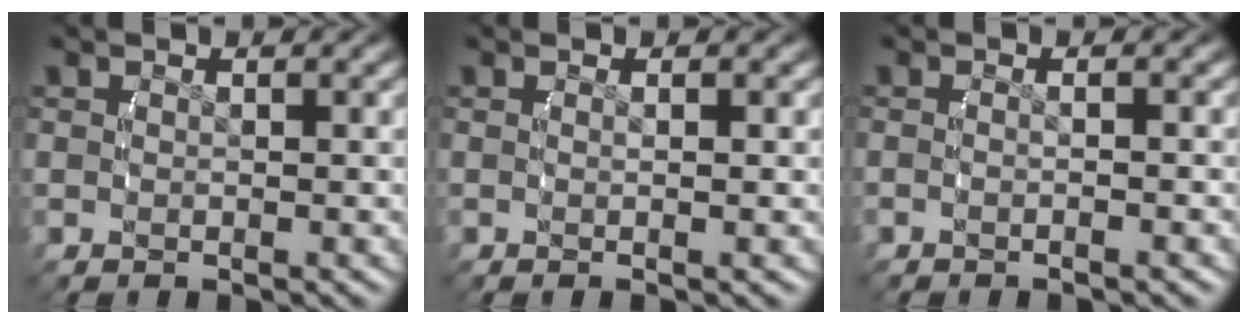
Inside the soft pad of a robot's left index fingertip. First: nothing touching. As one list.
[{"total": 1.0, "force": [-0.1, -0.5, 0.8], "torque": [-0.019, 0.000, -0.003]}, {"total": 1.3, "force": [-0.9, 0.1, 1.0], "torque": [-0.021, 0.006, -0.019]}]